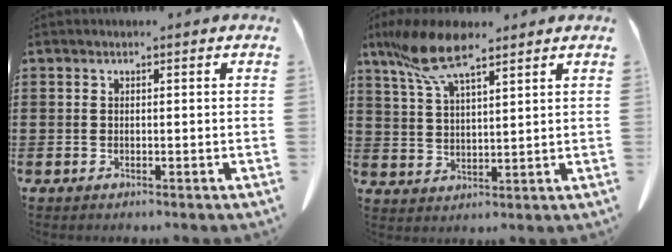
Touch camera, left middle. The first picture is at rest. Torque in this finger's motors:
{"motor_torque": [2.14, 0.00, 0.31, 0.17]}